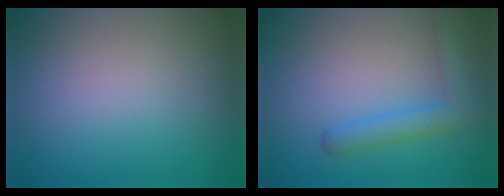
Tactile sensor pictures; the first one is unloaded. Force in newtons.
{"total": 3.0, "press": 3.0, "slide": 0.2}